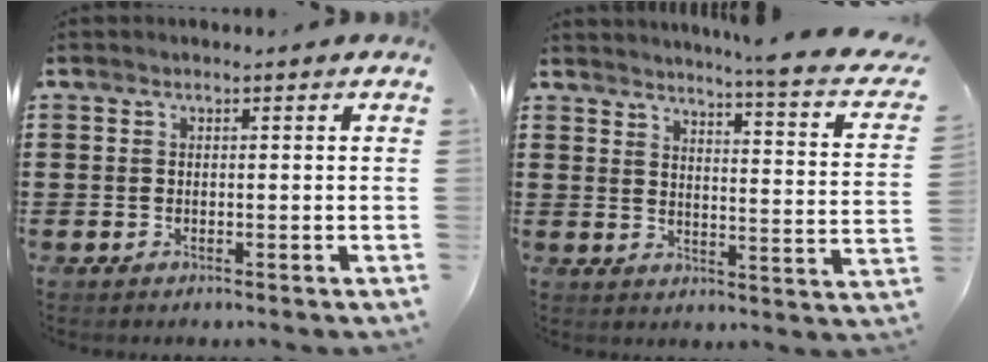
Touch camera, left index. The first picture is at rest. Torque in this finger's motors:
{"motor_torque": [1.17, -0.97, 0.16, 0.03]}